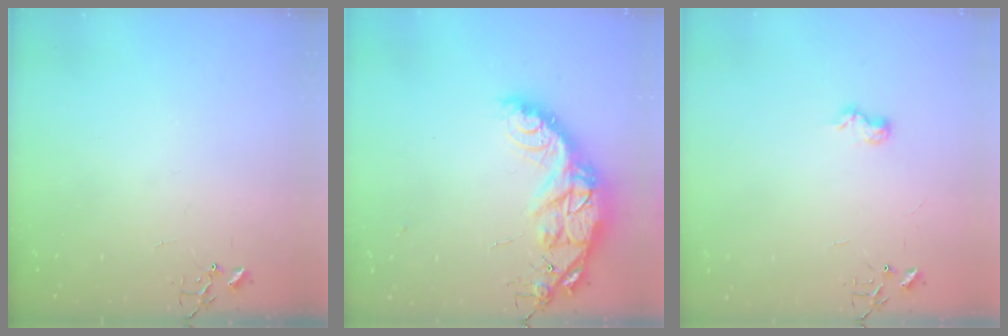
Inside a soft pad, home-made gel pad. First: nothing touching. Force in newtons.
{"total": 17.5, "press": 17.4, "slide": 1.4}
{"total": 6.3, "press": 6.3, "slide": 0.8}